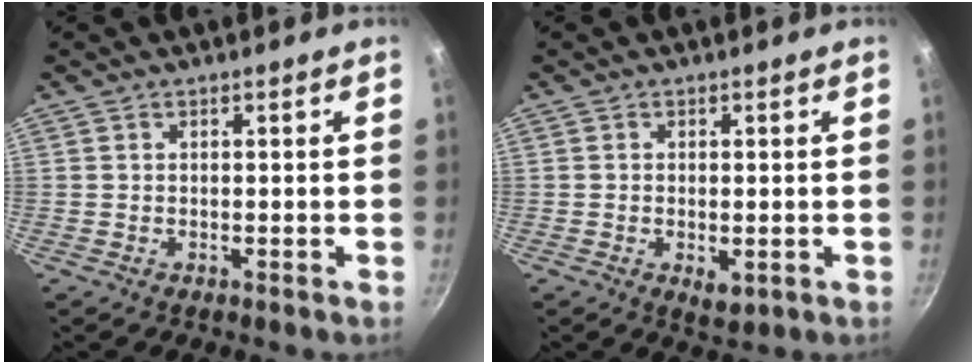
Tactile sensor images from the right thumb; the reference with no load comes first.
{"total": 3.2, "force": [-0.7, 1.7, 2.6], "torque": [-0.041, -0.011, -0.007]}